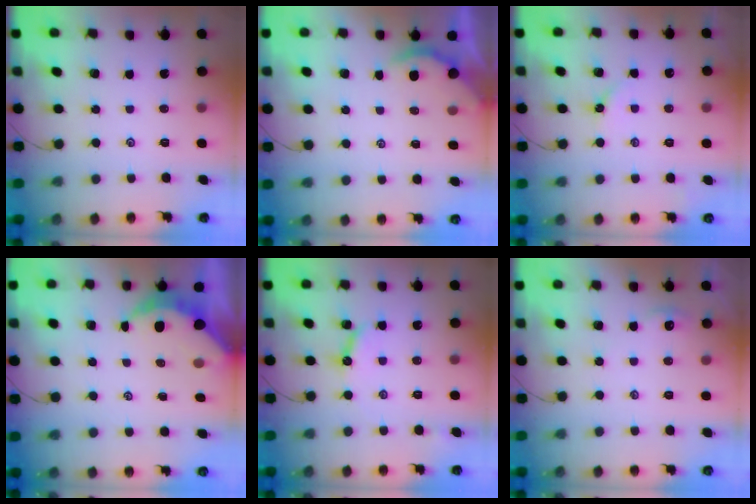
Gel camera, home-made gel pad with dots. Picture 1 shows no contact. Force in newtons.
{"total": 1.8, "press": 1.7, "slide": 0.3}
{"total": 3.0, "press": 3.0, "slide": 0.4}
{"total": 5.1, "press": 5.1, "slide": 0.2}
{"total": 7.2, "press": 7.2, "slide": 0.2}
{"total": 2.5, "press": 2.5, "slide": 0.3}